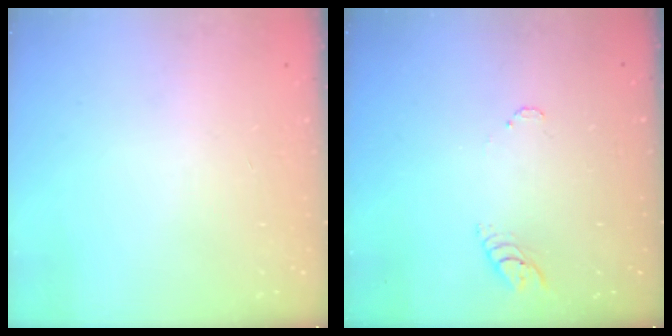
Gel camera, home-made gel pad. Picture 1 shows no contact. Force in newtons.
{"total": 3.2, "press": 3.2, "slide": 0.4}